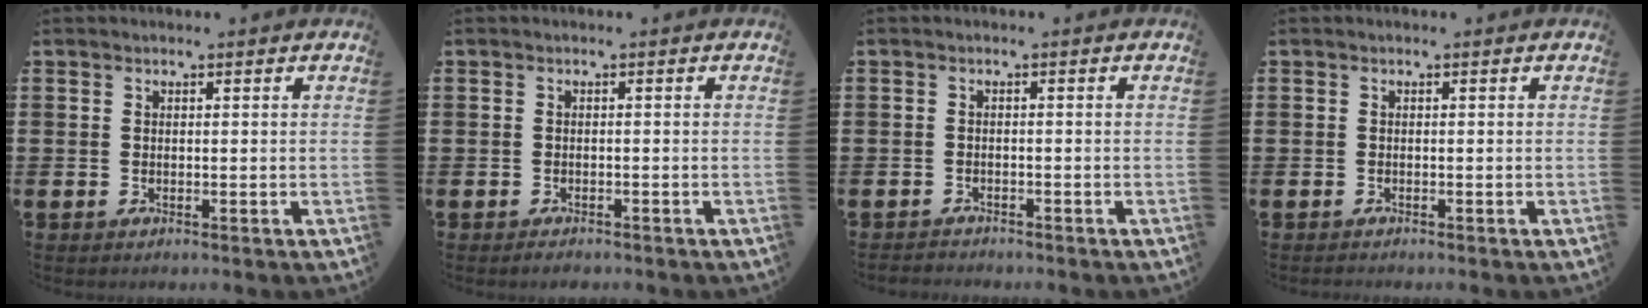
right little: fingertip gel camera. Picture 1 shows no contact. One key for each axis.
{"total": 0.7, "fx": -0.6, "fy": 0.2, "fz": 0.2, "tx": -0.005, "ty": -0.002, "tz": -0.012}
{"total": 1.0, "fx": -0.9, "fy": 0.1, "fz": -0.2, "tx": 0.000, "ty": 0.001, "tz": -0.021}
{"total": 0.0}